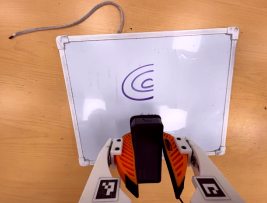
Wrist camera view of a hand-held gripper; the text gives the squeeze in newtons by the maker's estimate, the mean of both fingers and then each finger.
{"total": 9.3, "left": 8.3, "right": 10.2}